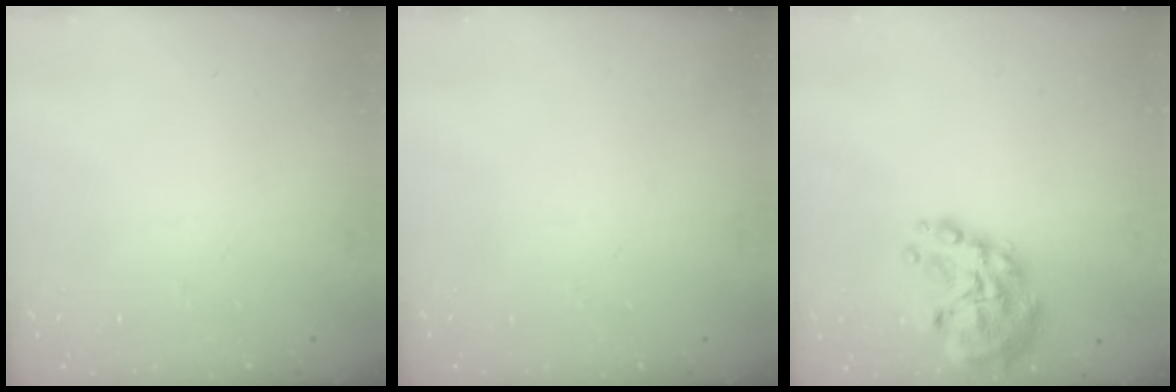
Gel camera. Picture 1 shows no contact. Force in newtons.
{"total": 0.0}
{"total": 13.5, "press": 12.9, "slide": 3.9}